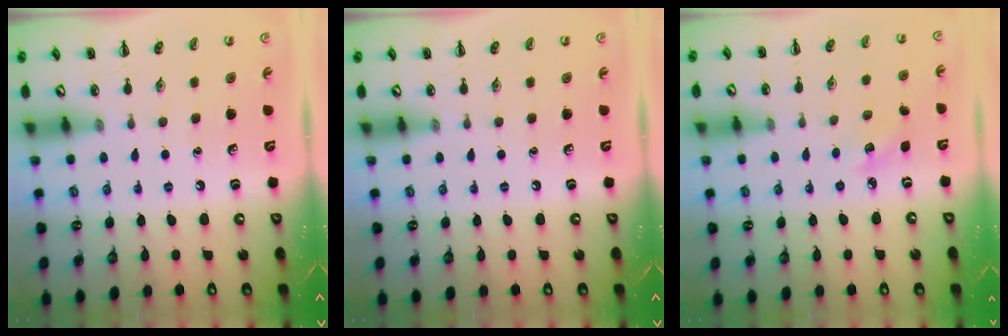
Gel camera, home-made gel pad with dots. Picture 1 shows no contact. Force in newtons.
{"total": 0.0}
{"total": 4.0, "press": 3.9, "slide": 0.9}